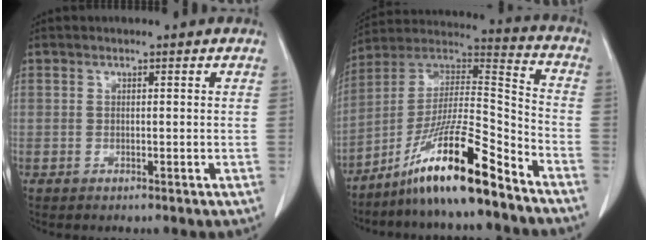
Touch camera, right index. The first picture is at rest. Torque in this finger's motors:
{"motor_torque": [1.09, -1.04, 1.00, 0.21]}